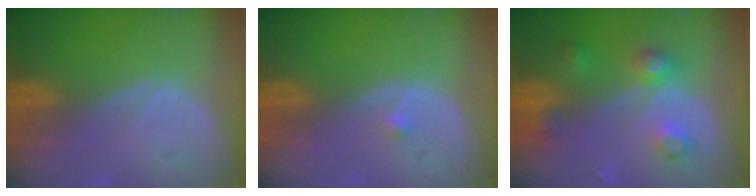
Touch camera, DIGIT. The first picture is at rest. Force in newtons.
{"total": 0.7, "press": 0.7, "slide": 0.1}
{"total": 5.1, "press": 5.1, "slide": 0.1}